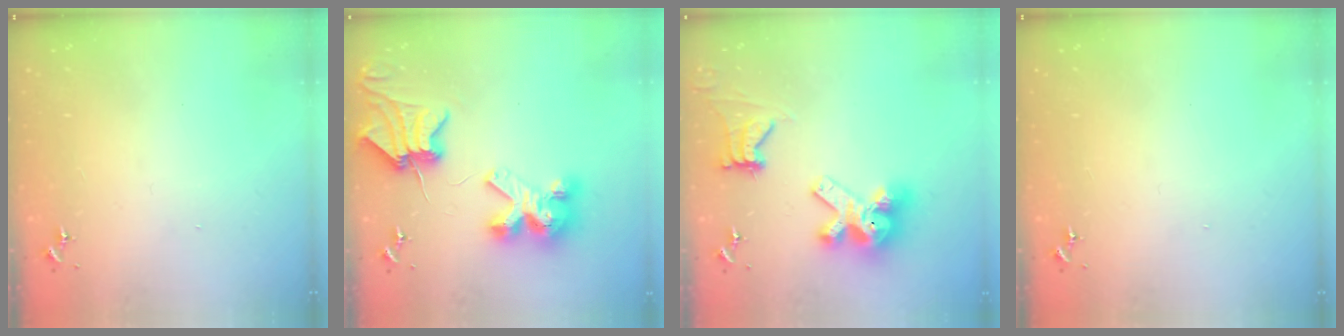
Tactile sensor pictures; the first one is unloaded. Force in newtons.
{"total": 11.3, "press": 11.2, "slide": 1.3}
{"total": 13.4, "press": 13.3, "slide": 1.7}
{"total": 0.0}